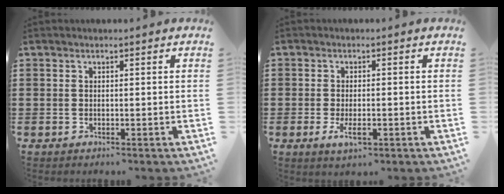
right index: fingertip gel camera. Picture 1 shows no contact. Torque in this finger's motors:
{"motor_torque": [1.11, 1.03, 0.13, -0.01]}